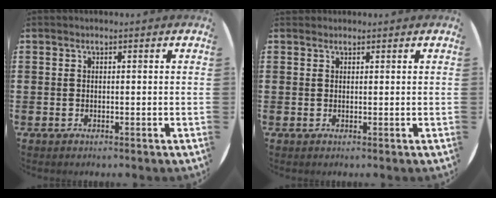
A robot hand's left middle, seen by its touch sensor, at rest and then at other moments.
{"total": 0.6, "force": [0.5, 0.2, -0.1], "torque": [0.010, 0.000, 0.009]}